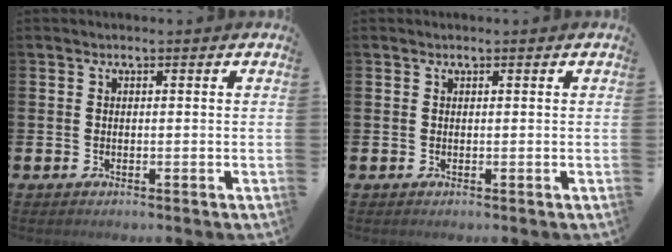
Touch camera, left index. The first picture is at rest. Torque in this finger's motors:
{"motor_torque": [0.04, 0.01, -0.02, 0.02]}